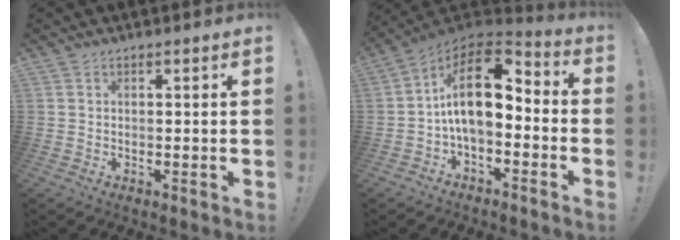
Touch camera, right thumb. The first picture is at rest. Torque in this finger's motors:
{"motor_torque": [2.19, 2.82, 1.16, -0.94, 0.49]}